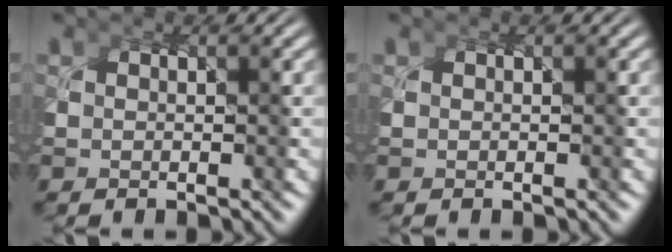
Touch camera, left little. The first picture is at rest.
{"total": 0.0}